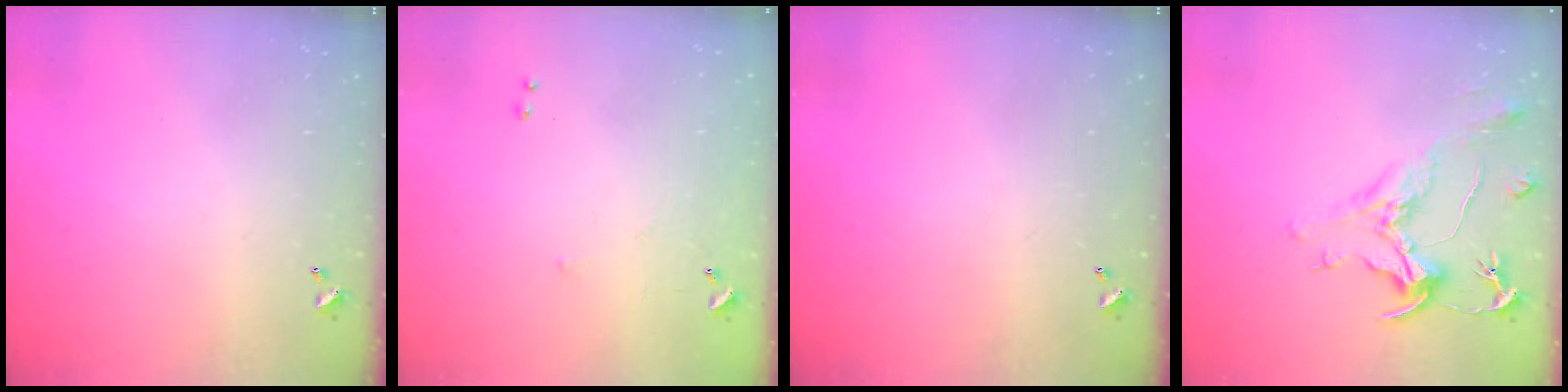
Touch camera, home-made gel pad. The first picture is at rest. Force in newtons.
{"total": 6.5, "press": 6.5, "slide": 0.7}
{"total": 0.0}
{"total": 2.2, "press": 1.7, "slide": 1.3}